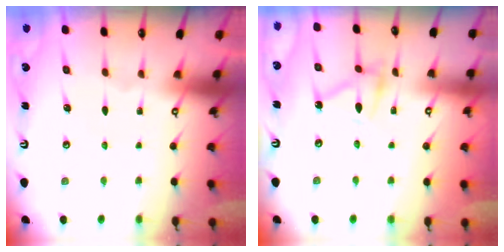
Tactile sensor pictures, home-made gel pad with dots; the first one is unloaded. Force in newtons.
{"total": 8.7, "press": 8.7, "slide": 0.3}